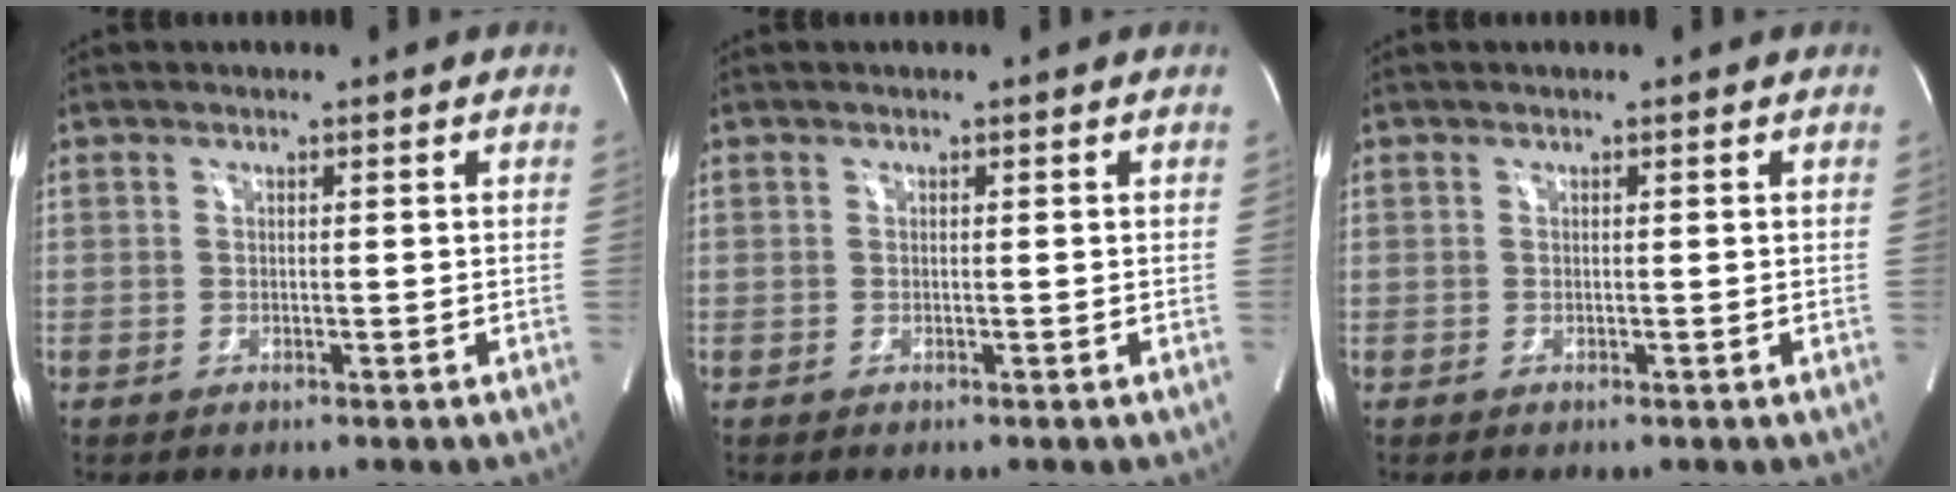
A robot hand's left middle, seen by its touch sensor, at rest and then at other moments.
{"total": 0.0}
{"total": 0.0}